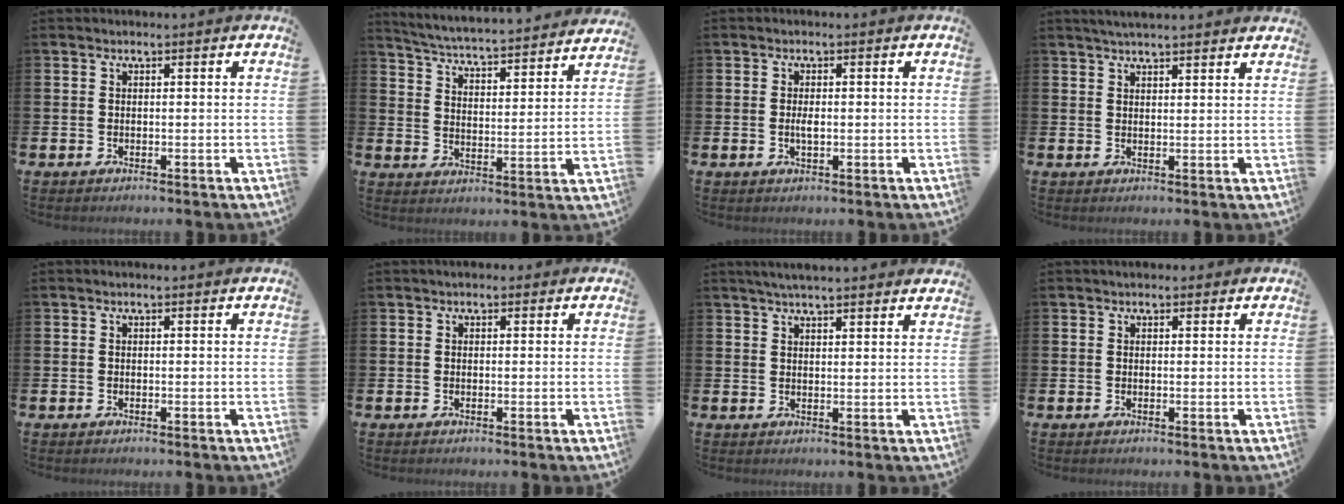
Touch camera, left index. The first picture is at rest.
{"total": 5.2, "force": [5.1, 0.1, 0.9], "torque": [-0.040, -0.051, 0.082]}
{"total": 1.6, "force": [0.0, 0.6, 1.5], "torque": [-0.023, -0.001, -0.003]}
{"total": 3.0, "force": [2.9, 0.1, 0.7], "torque": [-0.012, -0.009, 0.052]}
{"total": 0.0}
{"total": 0.9, "force": [0.5, 0.7, 0.3], "torque": [0.009, 0.005, 0.005]}
{"total": 3.7, "force": [3.6, 0.0, 0.9], "torque": [-0.019, -0.013, 0.064]}
{"total": 1.2, "force": [1.0, 0.7, 0.2], "torque": [0.008, 0.004, 0.015]}